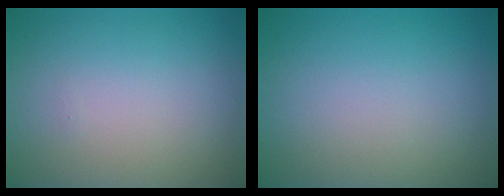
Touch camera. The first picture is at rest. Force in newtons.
{"total": 0.0}